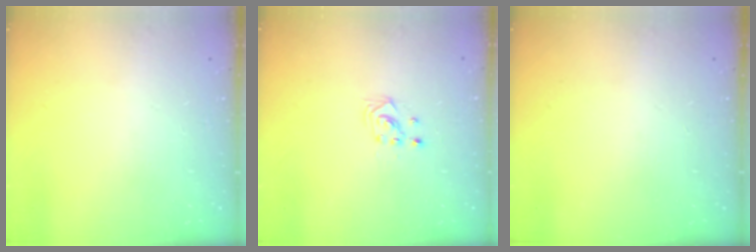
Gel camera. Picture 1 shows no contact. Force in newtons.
{"total": 2.2, "press": 2.2, "slide": 0.2}
{"total": 0.0}